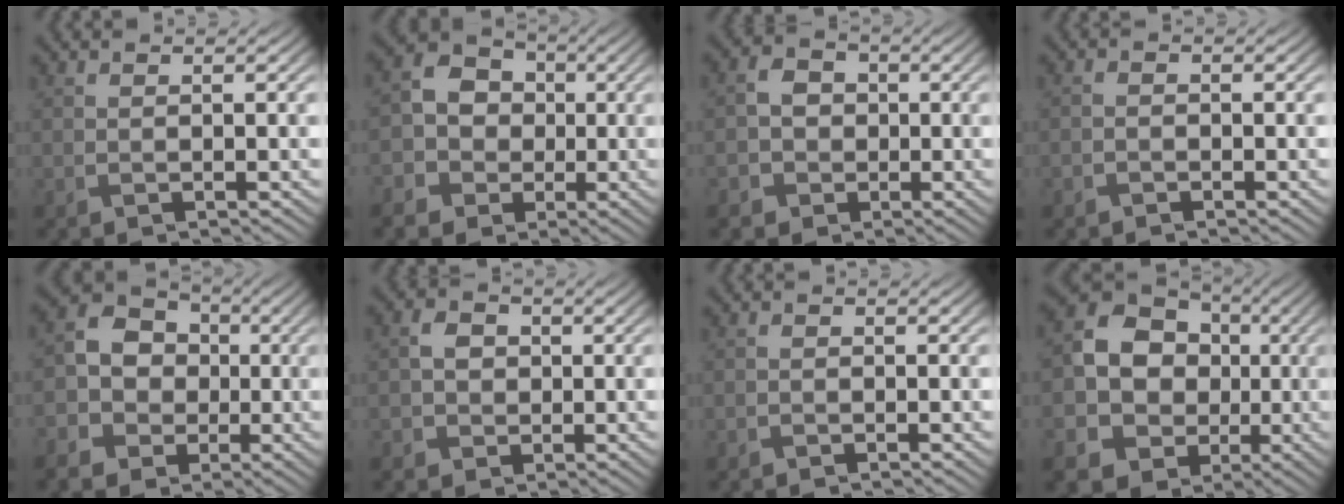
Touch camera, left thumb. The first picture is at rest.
{"total": 6.3, "force": [-1.4, 5.7, 2.4], "torque": [-0.055, 0.000, -0.042]}
{"total": 3.7, "force": [-0.9, 3.4, 1.2], "torque": [-0.023, 0.000, -0.028]}
{"total": 0.9, "force": [-0.7, 0.5, 0.2], "torque": [-0.005, 0.000, -0.016]}
{"total": 7.5, "force": [-1.9, 6.5, 3.1], "torque": [-0.074, -0.010, -0.052]}
{"total": 2.9, "force": [-0.2, 2.6, 1.2], "torque": [-0.028, -0.001, -0.008]}
{"total": 0.5, "force": [-0.5, 0.3, 0.0], "torque": [0.000, -0.002, -0.009]}
{"total": 12.9, "force": [-0.8, 11.1, 6.6], "torque": [-0.153, -0.011, -0.023]}